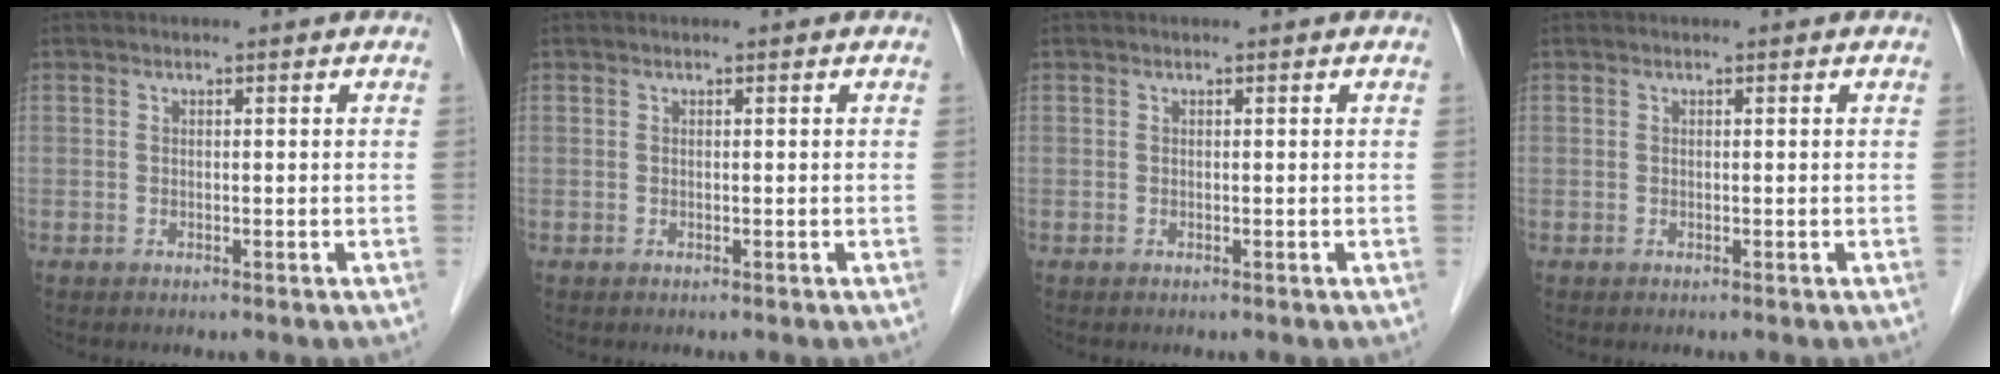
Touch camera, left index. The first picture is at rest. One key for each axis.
{"total": 0.0}
{"total": 0.0}
{"total": 0.0}